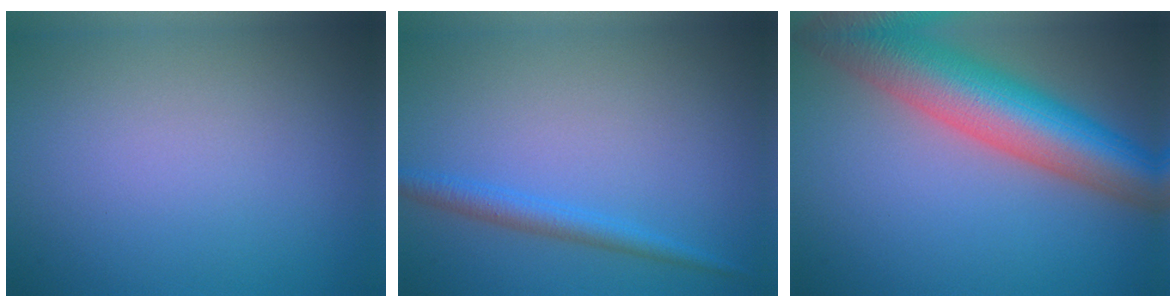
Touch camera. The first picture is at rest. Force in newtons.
{"total": 2.1, "press": 2.1, "slide": 0.1}
{"total": 11.5, "press": 11.5, "slide": 0.6}